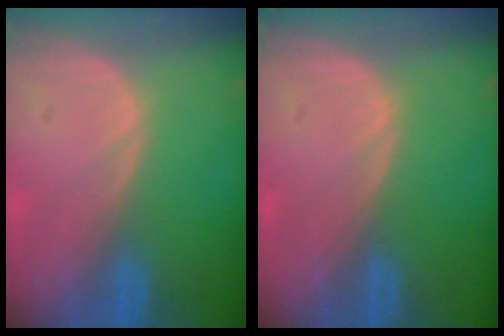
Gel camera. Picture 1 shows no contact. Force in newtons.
{"total": 0.0}